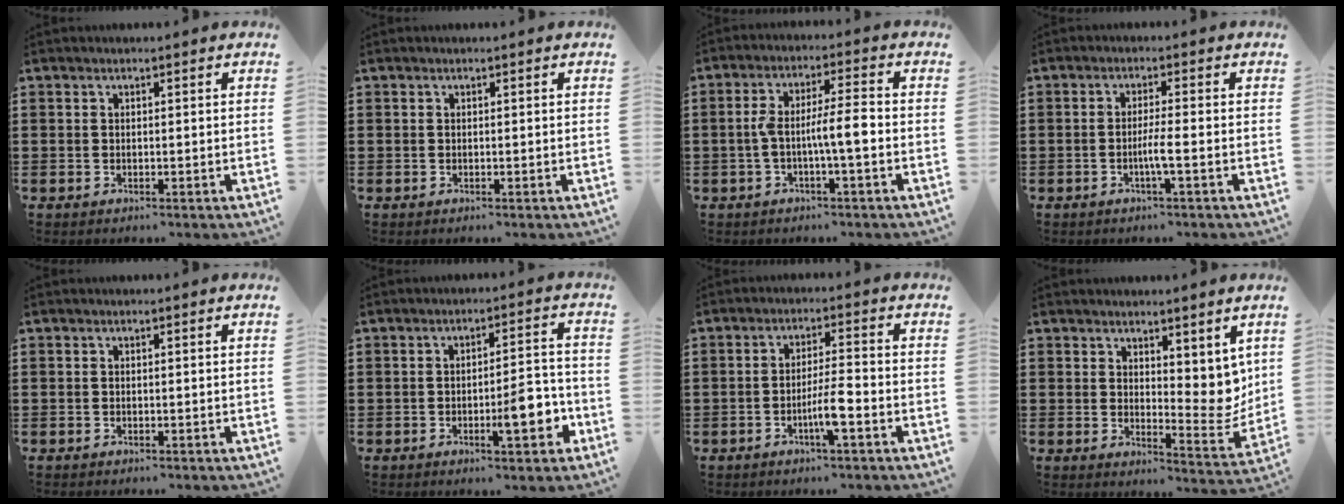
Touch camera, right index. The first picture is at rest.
{"total": 0.0}
{"total": 6.3, "force": [-1.2, 1.0, 6.1], "torque": [-0.117, 0.003, -0.028]}
{"total": 2.8, "force": [-1.0, -0.2, 2.6], "torque": [-0.052, -0.008, -0.023]}
{"total": 0.0}
{"total": 7.2, "force": [-2.7, 2.0, 6.4], "torque": [-0.077, -0.007, -0.046]}
{"total": 4.9, "force": [-2.1, 0.4, 4.4], "torque": [-0.089, -0.007, -0.041]}
{"total": 6.3, "force": [4.2, 3.3, 3.3], "torque": [-0.046, -0.028, 0.077]}